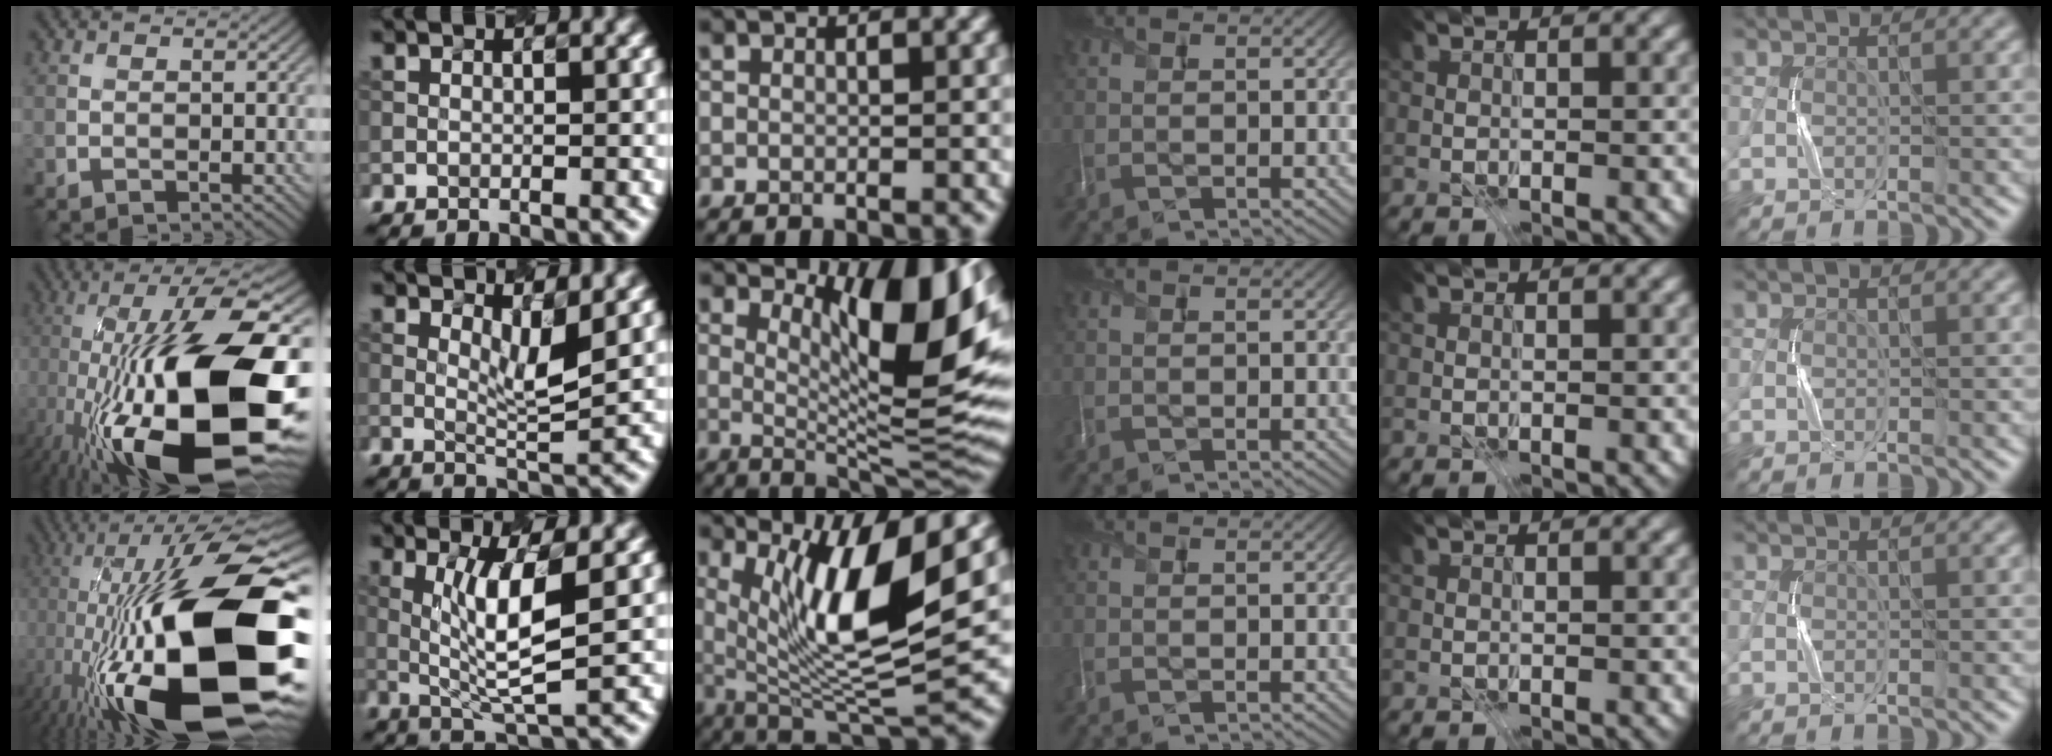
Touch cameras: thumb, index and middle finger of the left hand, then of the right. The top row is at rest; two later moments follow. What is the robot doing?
{"motion": "press", "object": "grip strengthener"}